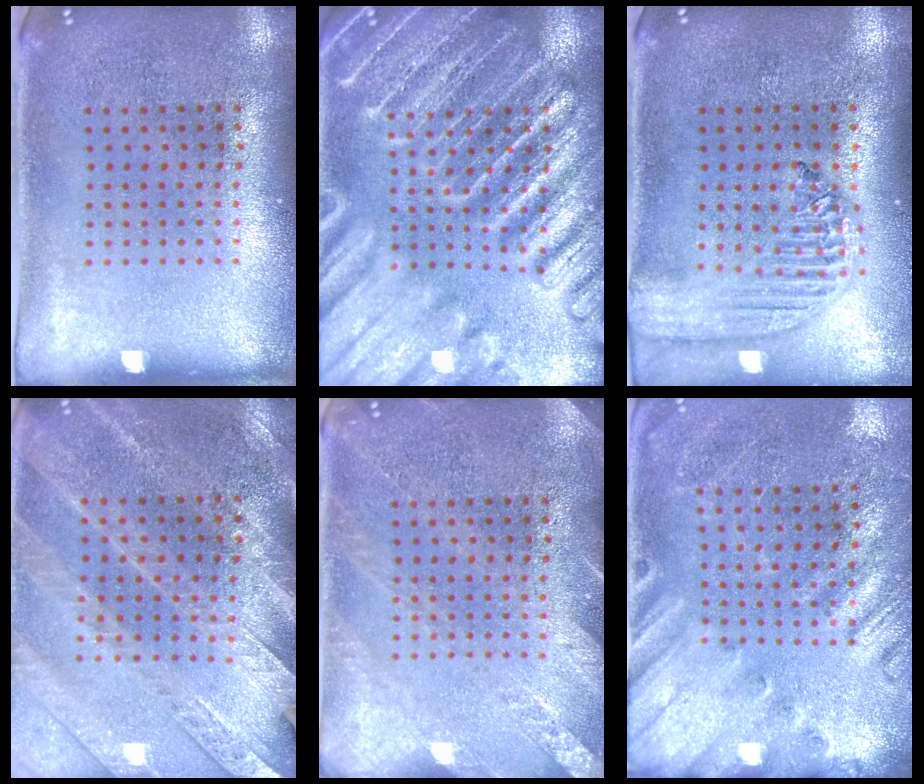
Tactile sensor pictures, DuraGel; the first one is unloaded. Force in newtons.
{"total": 6.1, "press": 6.1, "slide": 0.7}
{"total": 2.3, "press": 2.0, "slide": 1.2}
{"total": 2.8, "press": 2.7, "slide": 0.6}
{"total": 2.6, "press": 2.6, "slide": 0.2}
{"total": 2.4, "press": 2.0, "slide": 1.4}